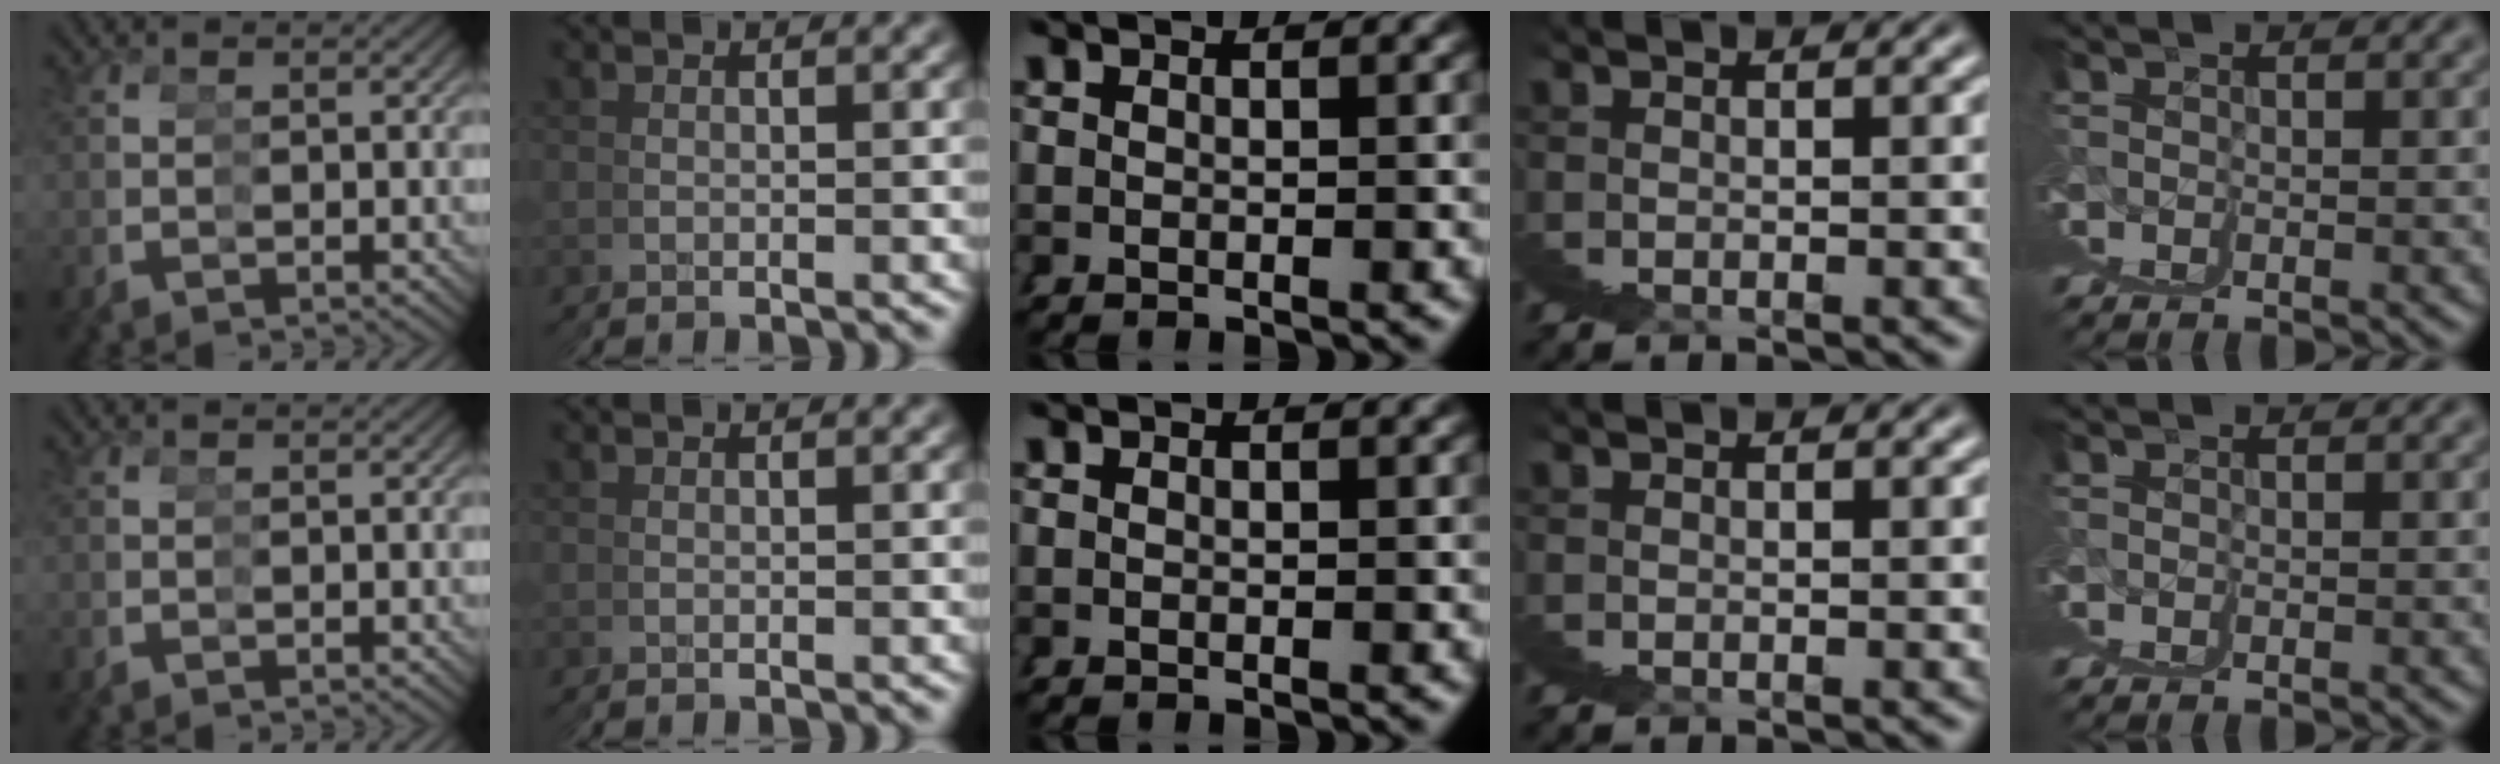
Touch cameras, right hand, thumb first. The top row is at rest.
{}